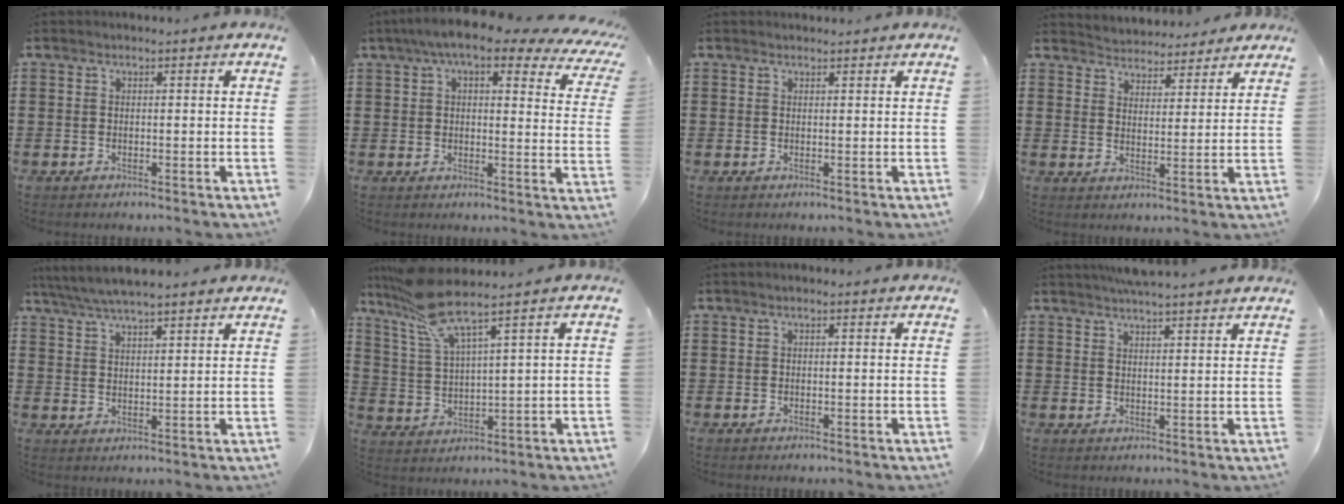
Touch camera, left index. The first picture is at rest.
{"total": 8.1, "force": [5.6, 1.8, 5.5], "torque": [-0.106, -0.015, 0.094]}
{"total": 0.7, "force": [0.6, 0.1, 0.0], "torque": [-0.002, 0.001, 0.013]}
{"total": 3.8, "force": [3.7, 0.5, -0.8], "torque": [-0.006, -0.020, 0.064]}
{"total": 4.8, "force": [4.4, 0.4, 1.9], "torque": [-0.051, -0.013, 0.078]}
{"total": 8.4, "force": [6.7, 0.7, 5.0], "torque": [-0.129, -0.023, 0.118]}
{"total": 0.7, "force": [0.4, 0.1, 0.6], "torque": [-0.011, 0.002, 0.008]}
{"total": 4.2, "force": [4.0, -0.3, 1.2], "torque": [-0.035, -0.012, 0.073]}